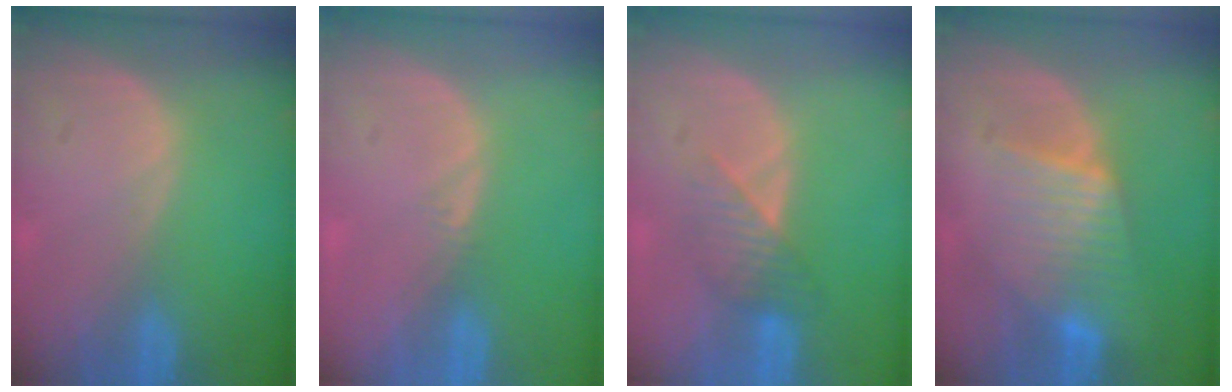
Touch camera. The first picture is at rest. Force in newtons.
{"total": 0.5, "press": 0.5, "slide": 0.2}
{"total": 3.8, "press": 3.4, "slide": 1.5}
{"total": 6.5, "press": 6.4, "slide": 0.4}